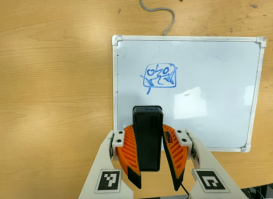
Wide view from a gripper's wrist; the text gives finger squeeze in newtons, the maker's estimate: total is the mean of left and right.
{"total": 9.8, "left": 8.1, "right": 11.4}